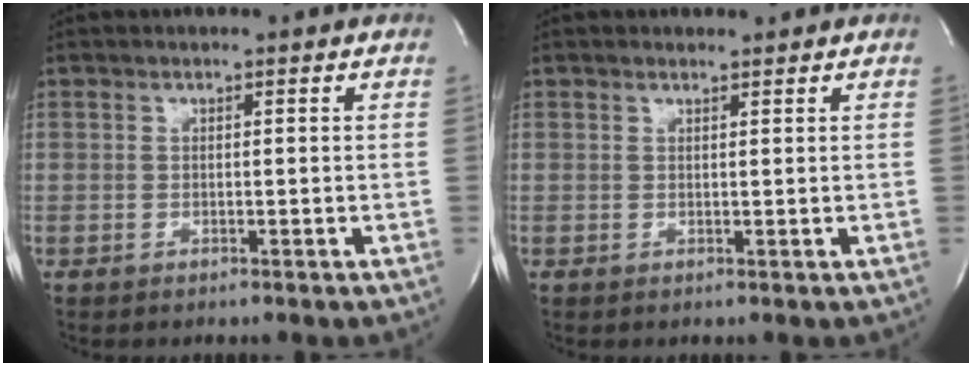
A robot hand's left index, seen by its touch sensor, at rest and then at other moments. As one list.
[{"total": 0.8, "force": [0.7, 0.2, 0.0], "torque": [-0.009, -0.002, 0.012]}]